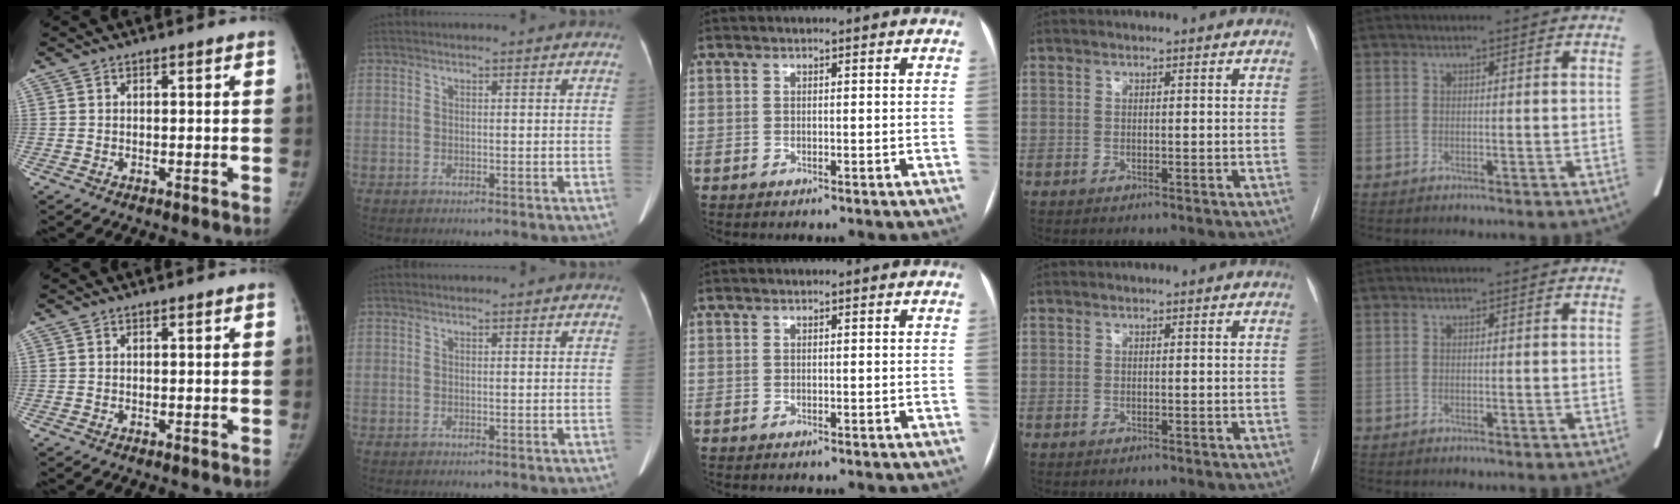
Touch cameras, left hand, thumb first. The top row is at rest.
{}